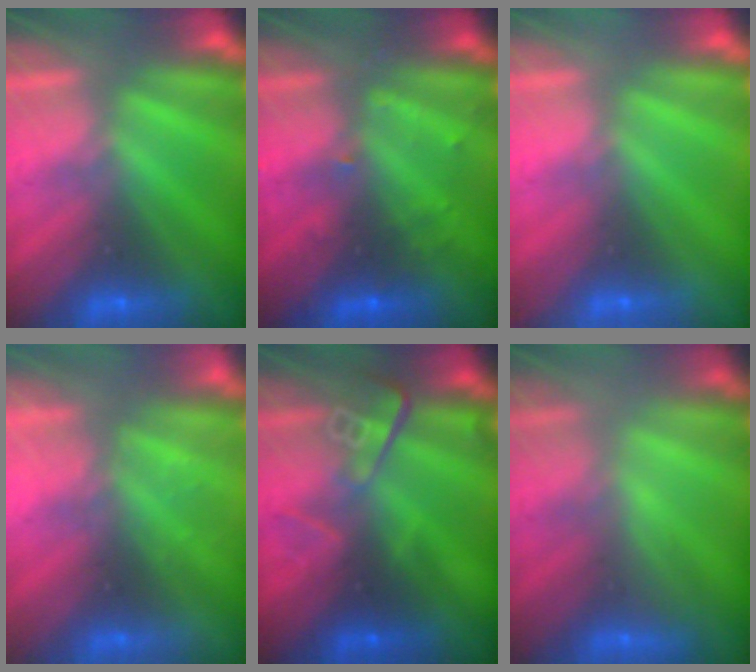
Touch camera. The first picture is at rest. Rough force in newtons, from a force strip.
{"total": 2.9}
{"total": 3.0}
{"total": 2.2}
{"total": 2.8}
{"total": 2.2}